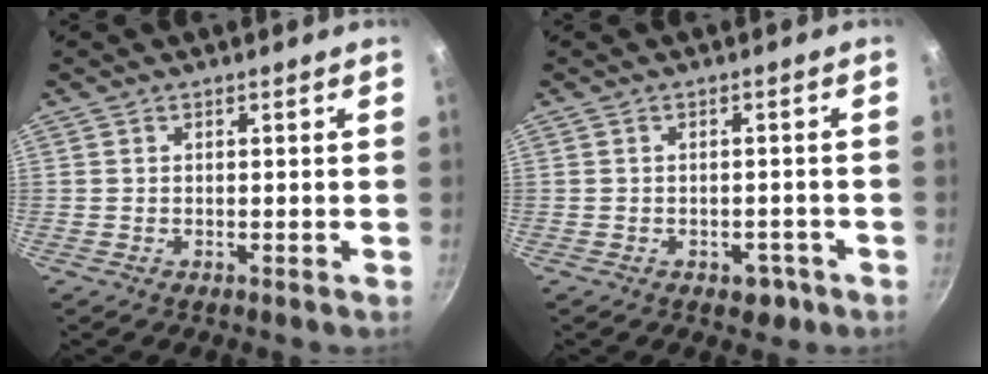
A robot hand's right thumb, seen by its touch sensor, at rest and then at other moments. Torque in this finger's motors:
{"motor_torque": [2.43, 2.13, 0.05, -0.52, -0.05]}